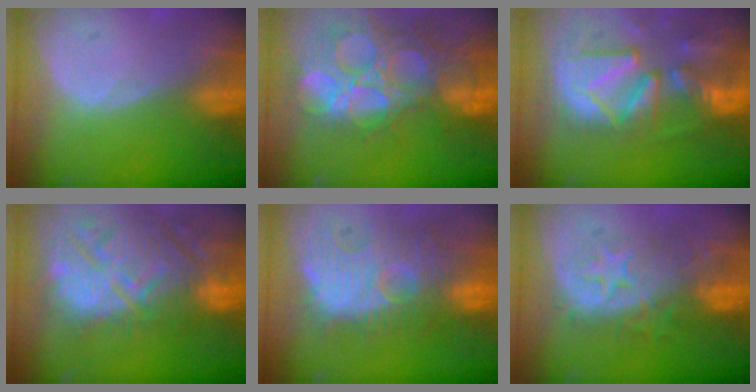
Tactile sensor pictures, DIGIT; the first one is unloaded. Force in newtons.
{"total": 14.7, "press": 12.2, "slide": 8.2}
{"total": 13.3, "press": 11.4, "slide": 6.7}
{"total": 14.6, "press": 12.8, "slide": 7.1}
{"total": 12.4, "press": 12.0, "slide": 3.4}
{"total": 8.3, "press": 8.3, "slide": 0.8}